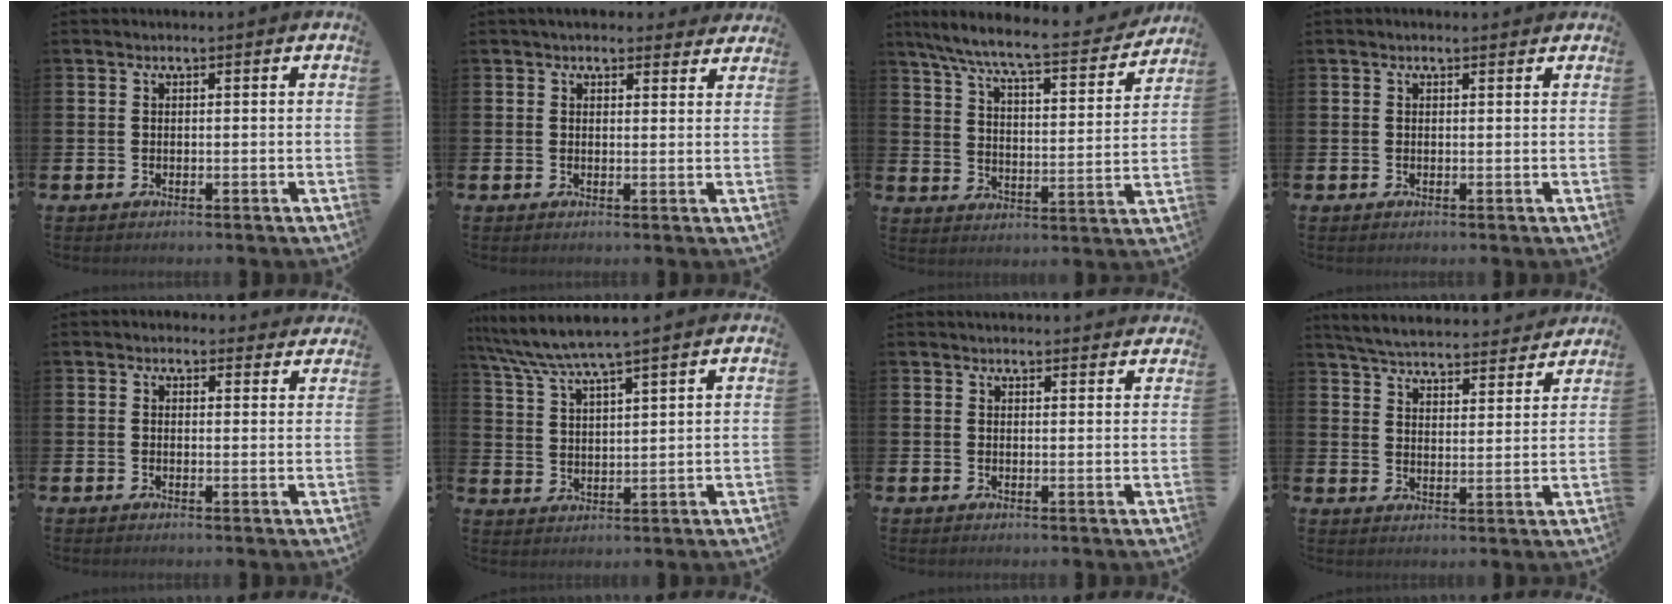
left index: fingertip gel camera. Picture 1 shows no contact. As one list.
[{"total": 3.0, "force": [2.8, 1.0, 0.3], "torque": [-0.003, -0.012, 0.050]}, {"total": 8.2, "force": [7.4, 0.7, 3.5], "torque": [-0.103, -0.051, 0.124]}, {"total": 0.6, "force": [0.5, 0.2, 0.3], "torque": [0.001, 0.001, 0.006]}, {"total": 1.7, "force": [1.4, 0.8, -0.1], "torque": [0.006, -0.001, 0.024]}, {"total": 6.0, "force": [5.6, 0.0, 2.2], "torque": [-0.060, -0.030, 0.097]}, {"total": 2.0, "force": [2.0, 0.3, 0.0], "torque": [0.006, -0.012, 0.034]}, {"total": 5.5, "force": [5.4, 0.7, 0.8], "torque": [-0.036, -0.043, 0.092]}]